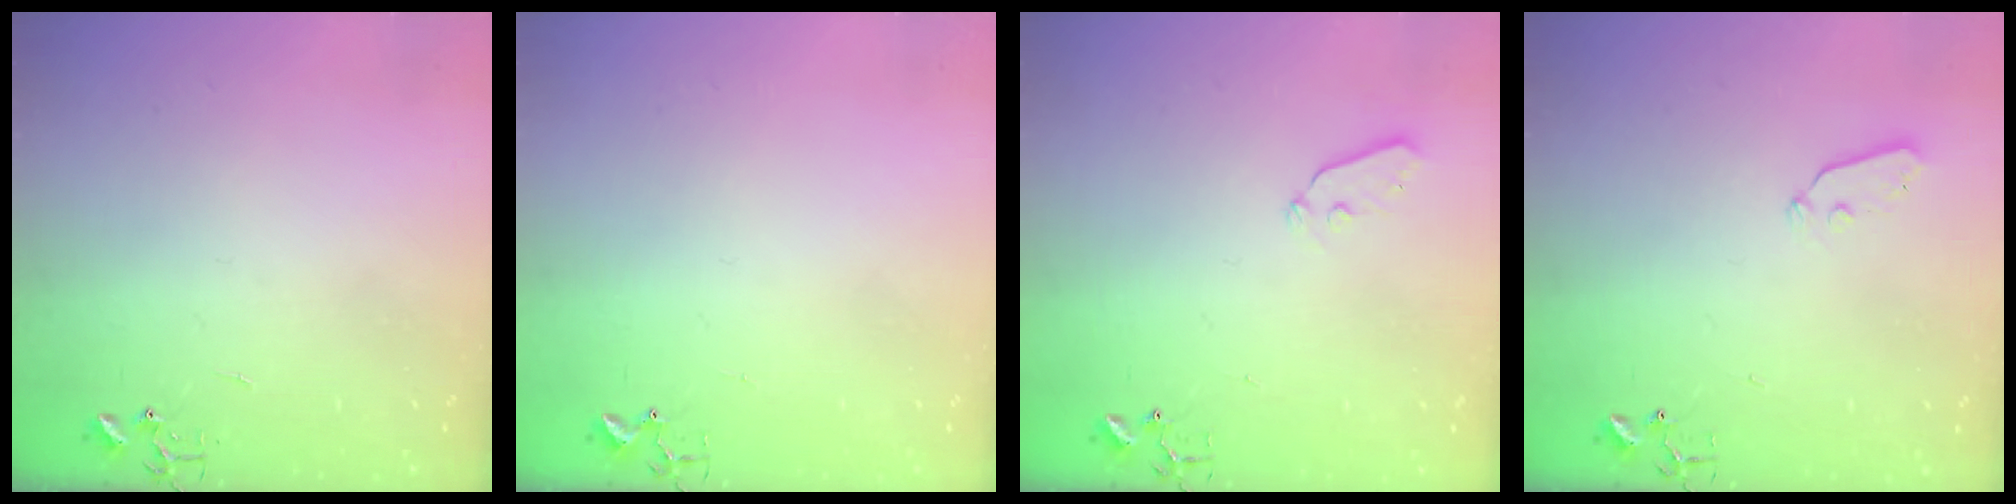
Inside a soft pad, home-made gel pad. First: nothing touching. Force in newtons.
{"total": 3.3, "press": 3.3, "slide": 0.5}
{"total": 4.4, "press": 4.3, "slide": 0.8}
{"total": 3.2, "press": 3.2, "slide": 0.5}